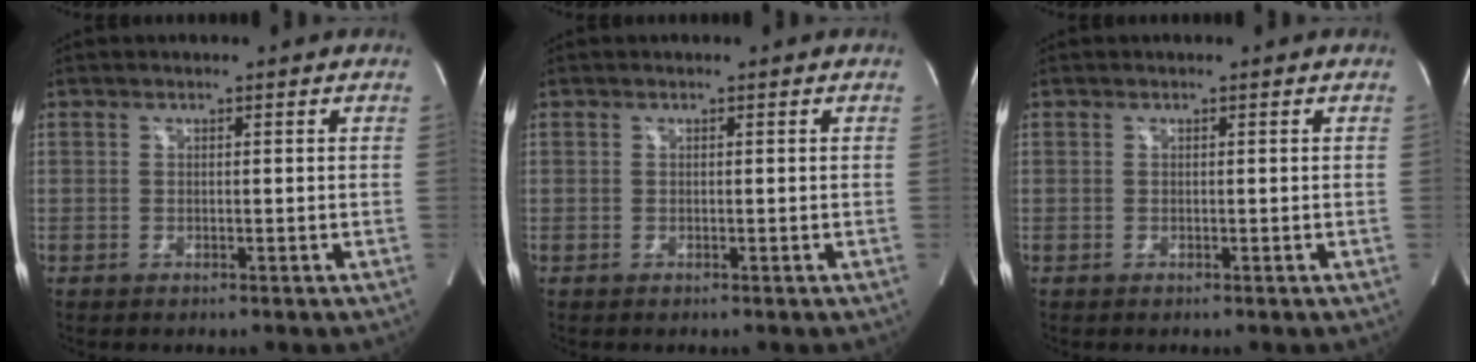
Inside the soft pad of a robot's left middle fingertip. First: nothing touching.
{"total": 0.0}
{"total": 0.0}